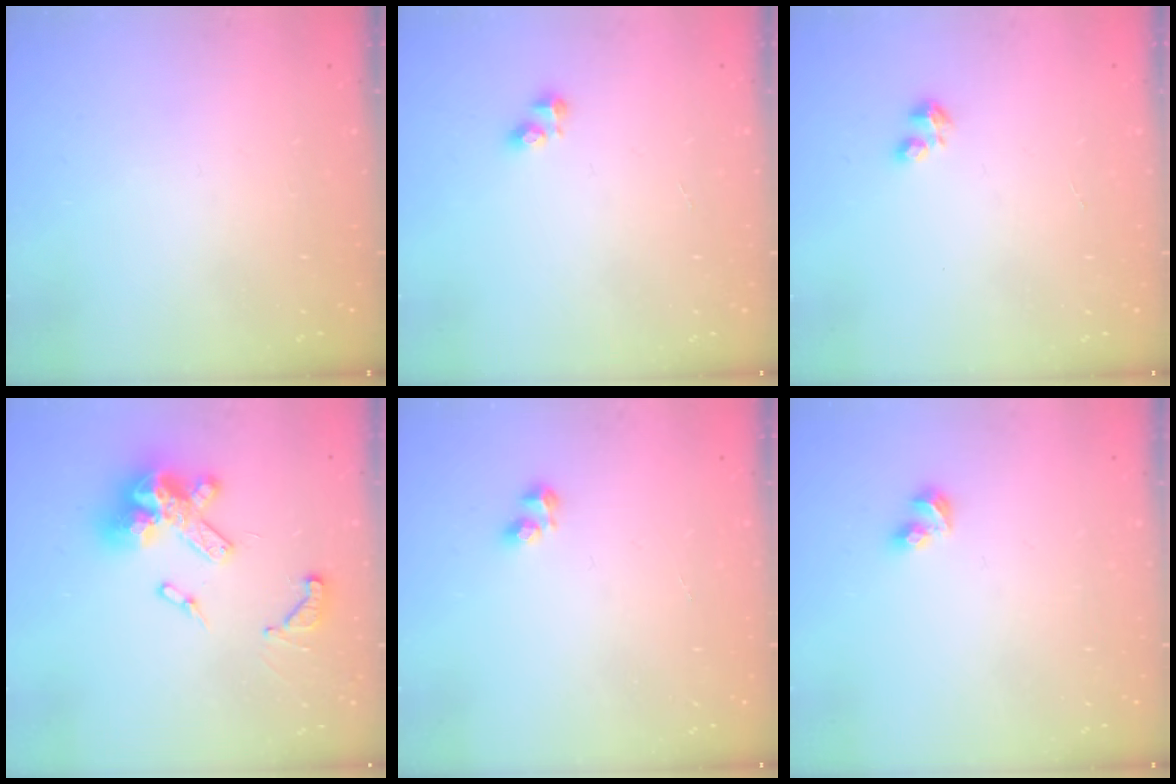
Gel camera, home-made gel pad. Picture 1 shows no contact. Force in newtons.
{"total": 2.6, "press": 2.6, "slide": 0.4}
{"total": 1.8, "press": 1.8, "slide": 0.4}
{"total": 17.4, "press": 17.2, "slide": 2.4}
{"total": 2.5, "press": 2.3, "slide": 0.9}
{"total": 3.7, "press": 3.7, "slide": 0.4}